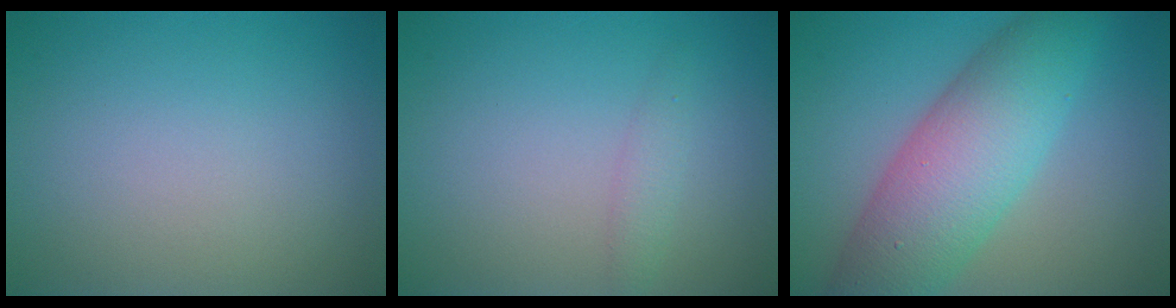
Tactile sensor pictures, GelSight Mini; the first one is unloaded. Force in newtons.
{"total": 1.3, "press": 1.3, "slide": 0.0}
{"total": 8.8, "press": 8.8, "slide": 0.3}